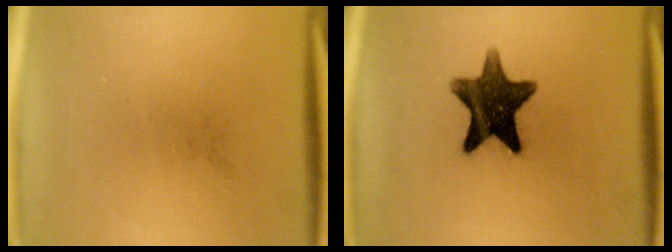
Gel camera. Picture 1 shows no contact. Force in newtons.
{"total": 13.1}